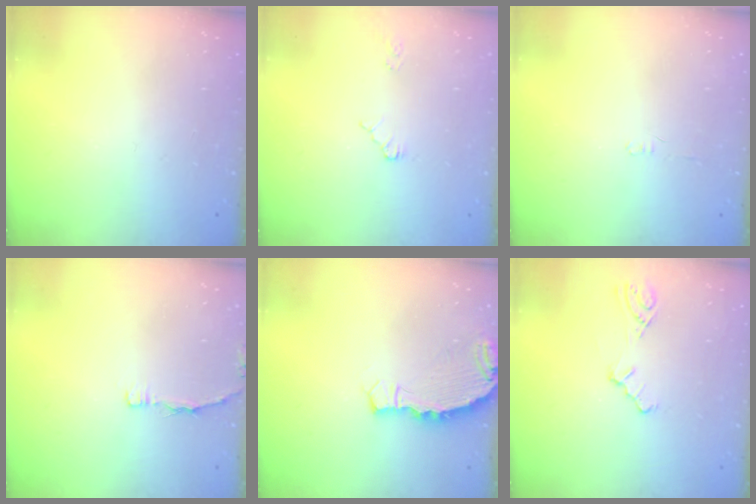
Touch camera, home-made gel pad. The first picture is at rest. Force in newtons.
{"total": 2.6, "press": 2.6, "slide": 0.4}
{"total": 1.1, "press": 1.0, "slide": 0.3}
{"total": 4.1, "press": 4.1, "slide": 0.6}
{"total": 3.6, "press": 3.6, "slide": 0.4}
{"total": 3.0, "press": 2.9, "slide": 0.6}